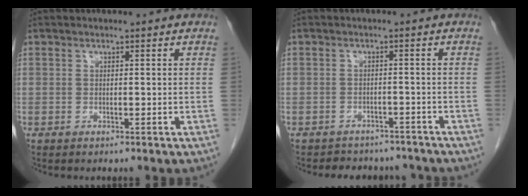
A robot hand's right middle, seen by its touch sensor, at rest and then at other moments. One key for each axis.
{"total": 7.4, "fx": -6.8, "fy": 3.0, "fz": 0.8, "tx": -0.010, "ty": 0.008, "tz": -0.077}